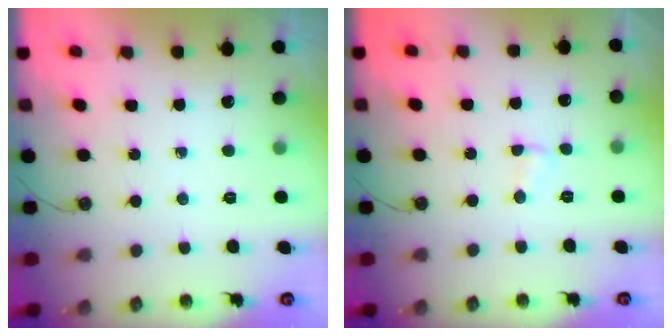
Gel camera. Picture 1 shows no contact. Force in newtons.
{"total": 1.8, "press": 1.7, "slide": 0.4}